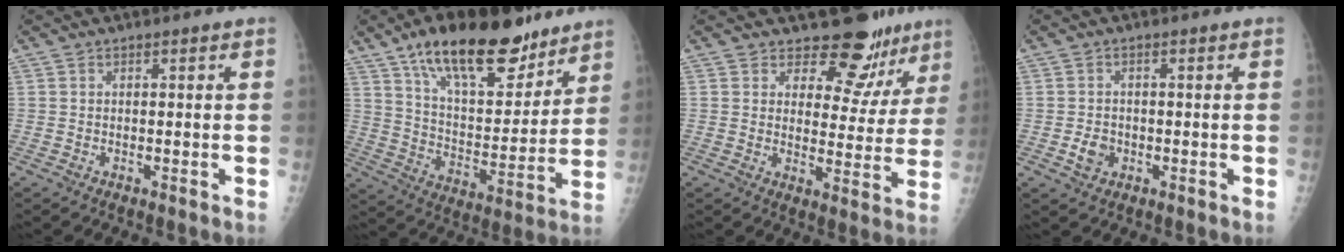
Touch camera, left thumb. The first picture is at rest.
{"total": 22.9, "force": [15.4, 9.5, 14.0], "torque": [-0.184, -0.062, 0.256]}
{"total": 11.1, "force": [9.6, 5.3, 1.9], "torque": [0.023, -0.072, 0.109]}
{"total": 3.1, "force": [-0.8, 2.5, 1.6], "torque": [-0.020, 0.002, -0.012]}